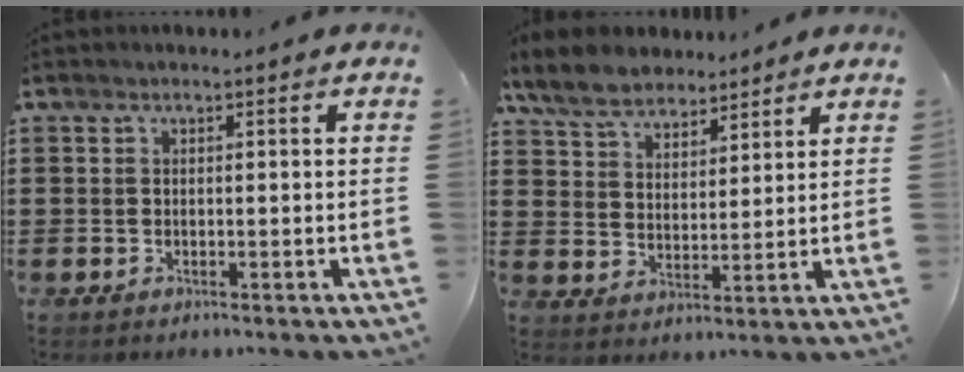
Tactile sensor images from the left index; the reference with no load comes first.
{"total": 7.1, "force": [6.1, 2.8, 2.2], "torque": [-0.069, -0.007, 0.114]}